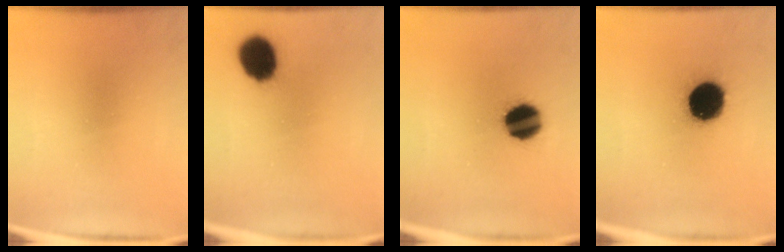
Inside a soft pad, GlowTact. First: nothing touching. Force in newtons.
{"total": 11.1}
{"total": 12.2}
{"total": 16.2}